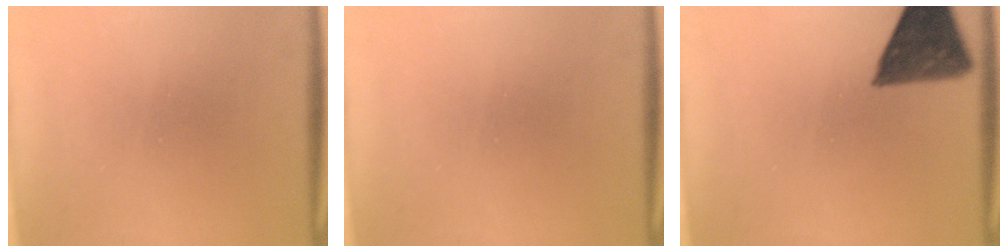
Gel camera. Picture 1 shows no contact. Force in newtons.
{"total": 0.0}
{"total": 9.4}